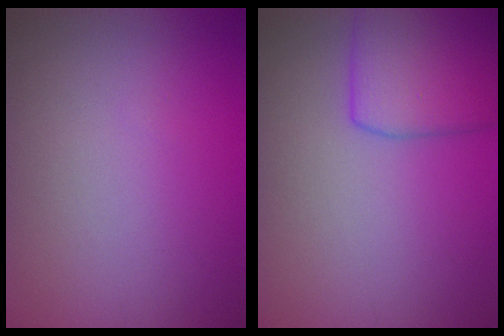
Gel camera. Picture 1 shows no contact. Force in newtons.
{"total": 5.0, "press": 5.0, "slide": 0.3}